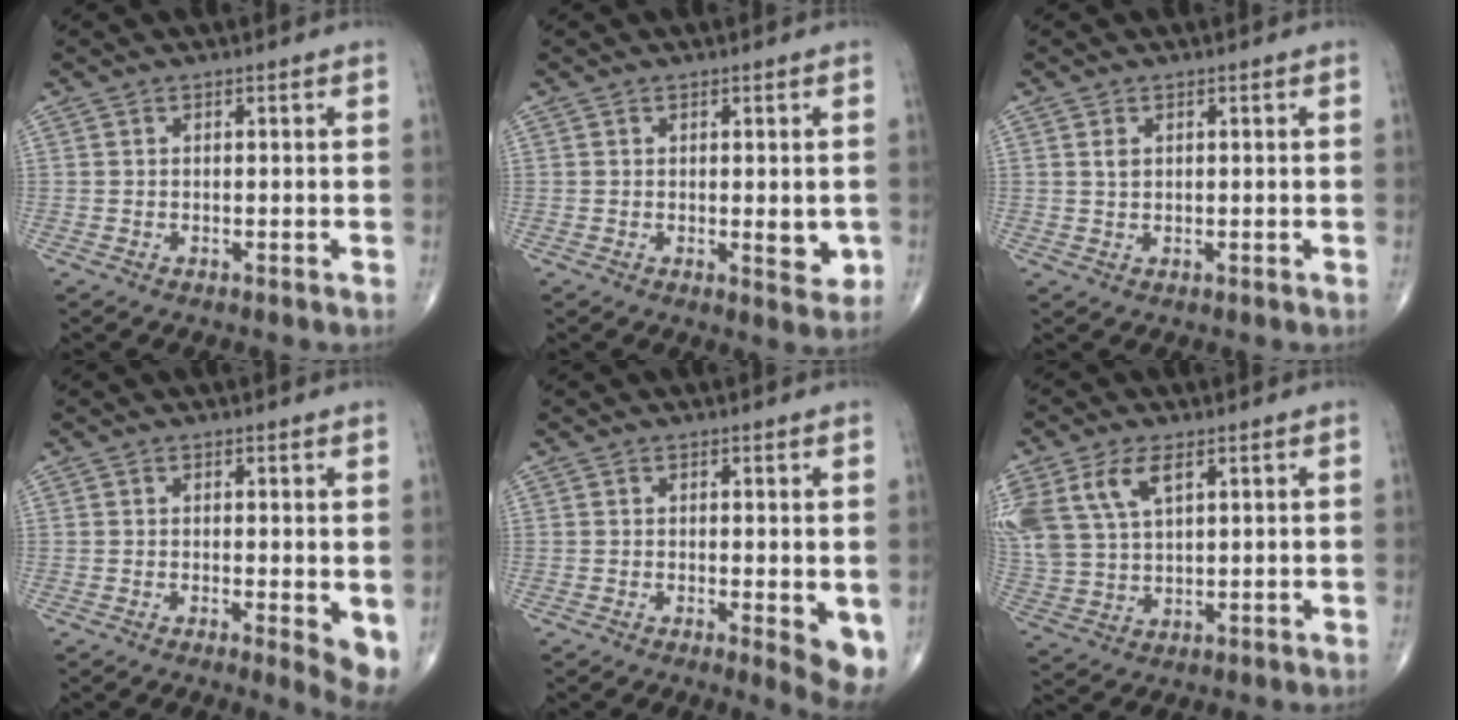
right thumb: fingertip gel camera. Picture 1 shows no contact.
{"total": 3.9, "force": [-0.4, 1.6, 3.5], "torque": [-0.040, -0.010, -0.002]}
{"total": 1.4, "force": [0.5, 1.0, 0.9], "torque": [-0.014, 0.001, 0.013]}
{"total": 4.6, "force": [-0.1, 1.2, 4.4], "torque": [-0.060, -0.013, -0.004]}
{"total": 5.2, "force": [-0.5, 1.5, 4.9], "torque": [-0.065, -0.015, -0.008]}
{"total": 12.4, "force": [5.5, 6.9, 8.7], "torque": [-0.199, -0.004, 0.118]}